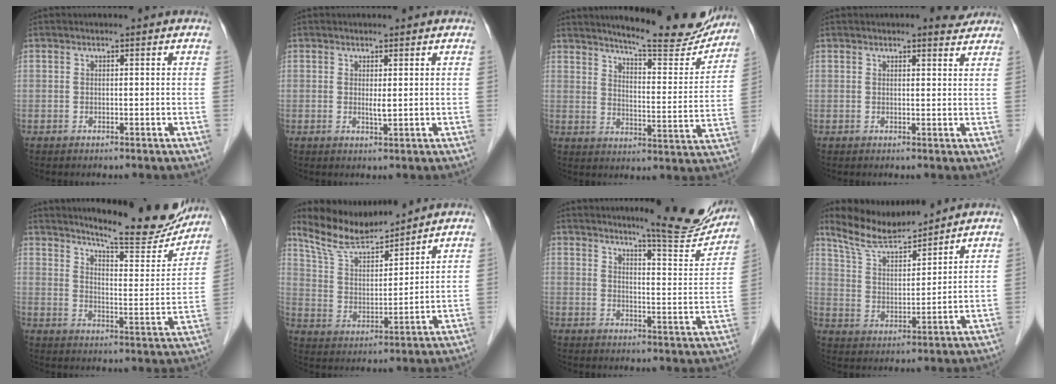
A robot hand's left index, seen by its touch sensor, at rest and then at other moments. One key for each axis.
{"total": 1.1, "fx": 0.2, "fy": 0.2, "fz": 1.1, "tx": -0.025, "ty": -0.007, "tz": 0.006}
{"total": 16.6, "fx": 15.4, "fy": 1.7, "fz": 6.1, "tx": -0.086, "ty": -0.052, "tz": 0.197}
{"total": 2.9, "fx": 2.6, "fy": 0.6, "fz": 1.0, "tx": -0.015, "ty": -0.001, "tz": 0.026}
{"total": 17.5, "fx": 16.0, "fy": 1.9, "fz": 6.8, "tx": -0.097, "ty": -0.053, "tz": 0.209}
{"total": 9.3, "fx": 9.0, "fy": 1.0, "fz": 2.3, "tx": -0.060, "ty": 0.005, "tz": 0.182}
{"total": 12.3, "fx": 11.3, "fy": 0.7, "fz": 4.7, "tx": -0.053, "ty": -0.038, "tz": 0.139}
{"total": 8.9, "fx": 8.5, "fy": 0.9, "fz": 2.6, "tx": -0.065, "ty": 0.005, "tz": 0.169}